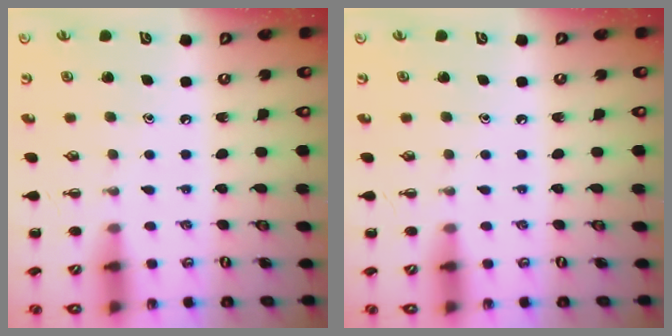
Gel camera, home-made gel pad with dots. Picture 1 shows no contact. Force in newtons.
{"total": 0.0}